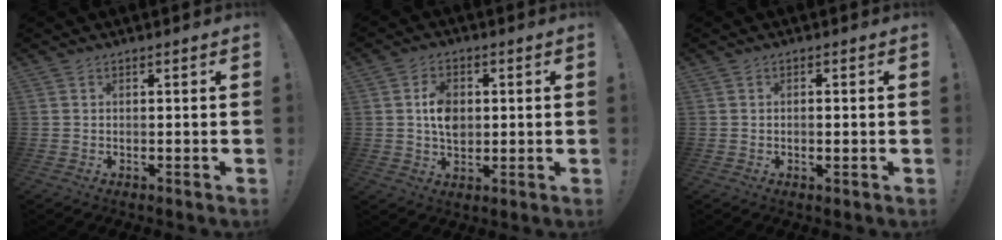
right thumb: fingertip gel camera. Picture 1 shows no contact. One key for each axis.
{"total": 7.7, "fx": 0.6, "fy": 5.8, "fz": 5.0, "tx": -0.074, "ty": 0.003, "tz": 0.010}
{"total": 0.8, "fx": -0.2, "fy": 0.2, "fz": 0.7, "tx": -0.005, "ty": -0.001, "tz": -0.005}